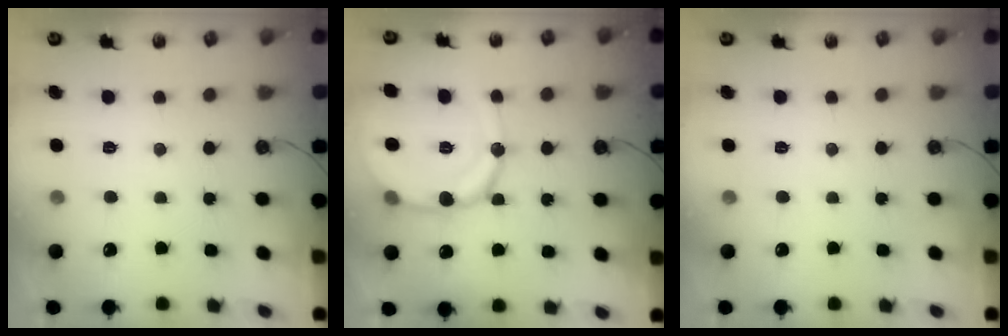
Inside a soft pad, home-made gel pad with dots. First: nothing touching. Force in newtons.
{"total": 16.9, "press": 16.8, "slide": 1.9}
{"total": 0.0}